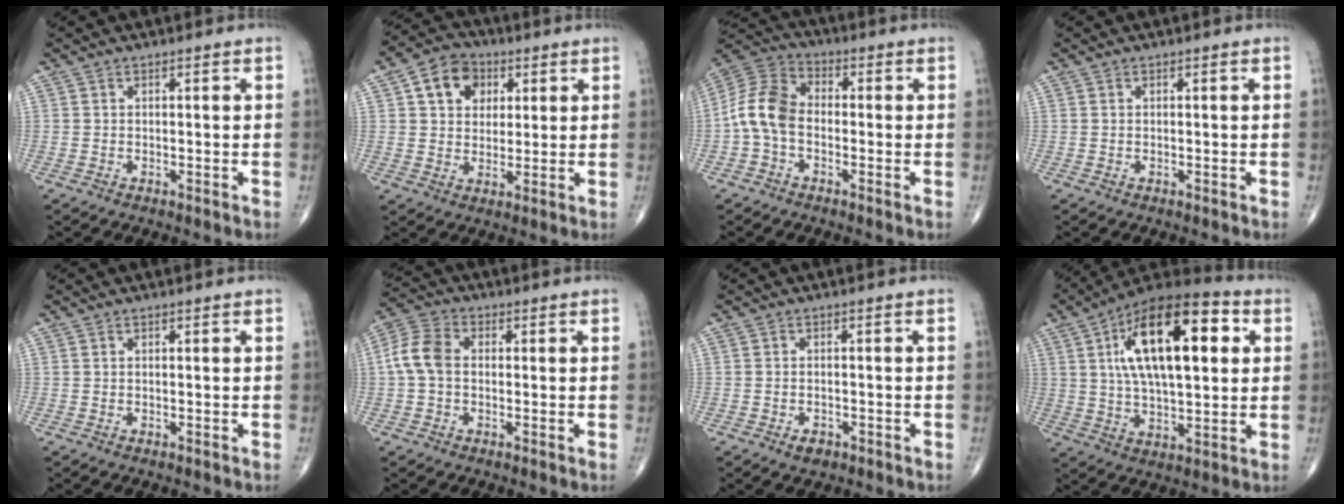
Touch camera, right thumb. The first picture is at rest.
{"total": 9.2, "force": [3.1, 7.2, 4.8], "torque": [-0.049, -0.002, 0.047]}
{"total": 9.6, "force": [-1.8, 6.4, 6.9], "torque": [-0.135, 0.029, -0.051]}
{"total": 0.0}
{"total": 0.0}
{"total": 6.9, "force": [0.0, 4.8, 5.0], "torque": [-0.104, 0.021, -0.010]}
{"total": 2.3, "force": [-1.3, 1.5, 1.2], "torque": [-0.012, 0.005, -0.014]}
{"total": 22.9, "force": [5.8, 10.0, 19.7], "torque": [-0.310, 0.009, 0.086]}